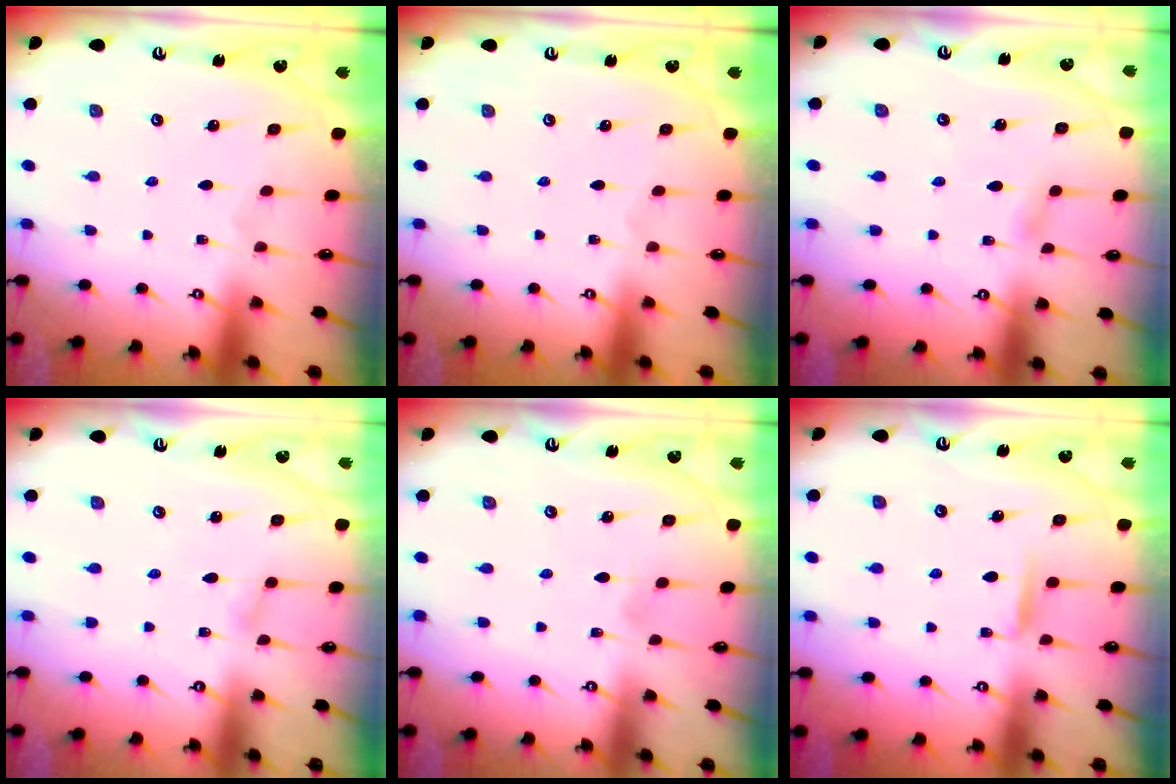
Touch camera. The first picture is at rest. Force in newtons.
{"total": 0.0}
{"total": 3.7, "press": 3.6, "slide": 0.4}
{"total": 1.9, "press": 1.8, "slide": 0.3}
{"total": 2.5, "press": 2.5, "slide": 0.4}
{"total": 7.2, "press": 7.2, "slide": 0.9}